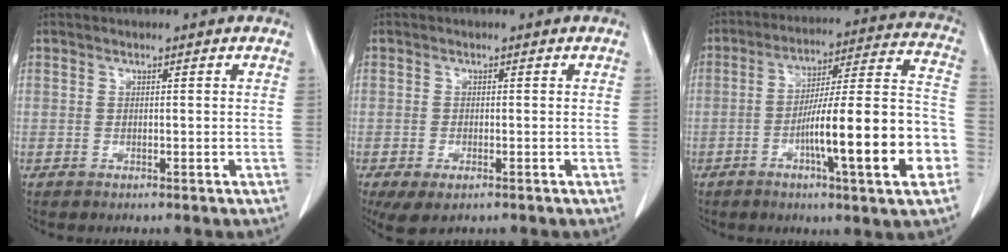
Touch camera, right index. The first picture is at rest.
{"total": 4.0, "force": [-2.3, 1.6, 2.8], "torque": [-0.048, -0.009, -0.029]}
{"total": 19.4, "force": [-6.3, 1.2, 18.4], "torque": [-0.247, 0.015, -0.093]}